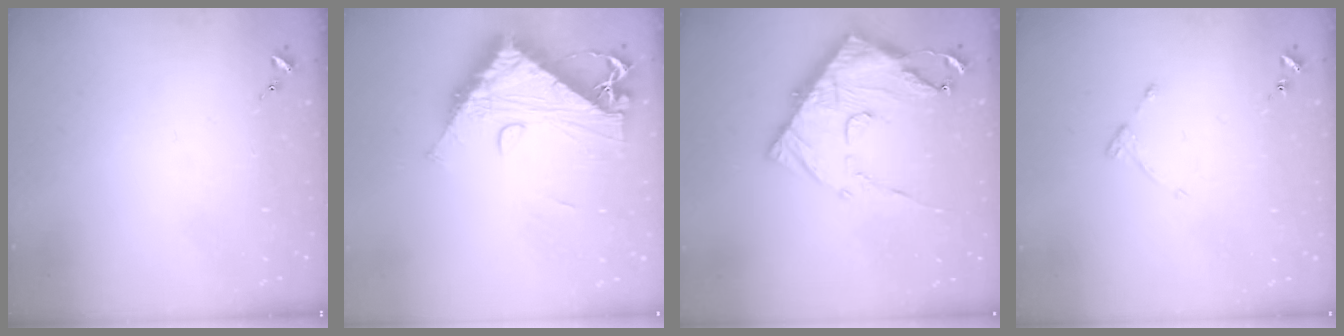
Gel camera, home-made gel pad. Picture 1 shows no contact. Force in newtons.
{"total": 15.5, "press": 15.5, "slide": 1.5}
{"total": 20.8, "press": 20.7, "slide": 2.0}
{"total": 4.8, "press": 4.7, "slide": 0.5}